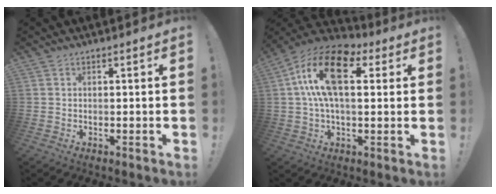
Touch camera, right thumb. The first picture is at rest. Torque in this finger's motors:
{"motor_torque": [1.32, 3.68, 0.29, 0.24, 0.33]}